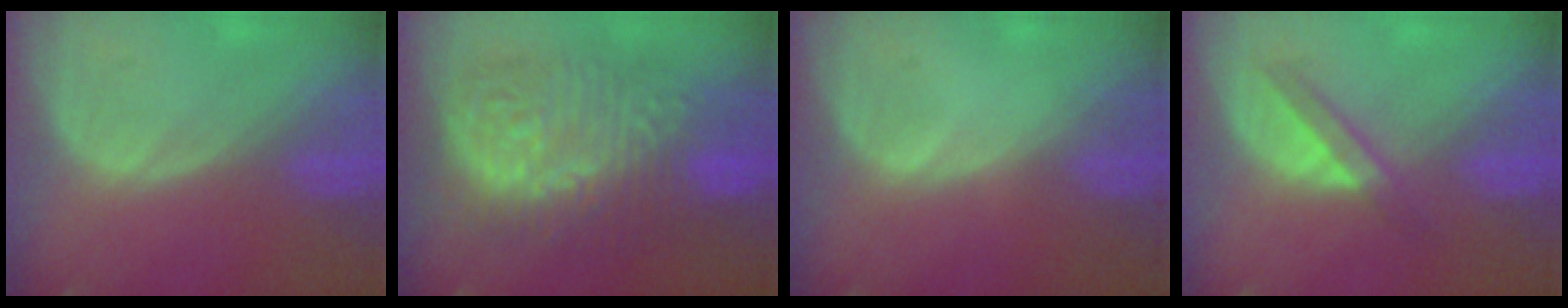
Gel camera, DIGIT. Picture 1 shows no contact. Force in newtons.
{"total": 13.3, "press": 13.2, "slide": 1.3}
{"total": 0.5, "press": 0.1, "slide": 0.5}
{"total": 3.6, "press": 3.4, "slide": 1.1}